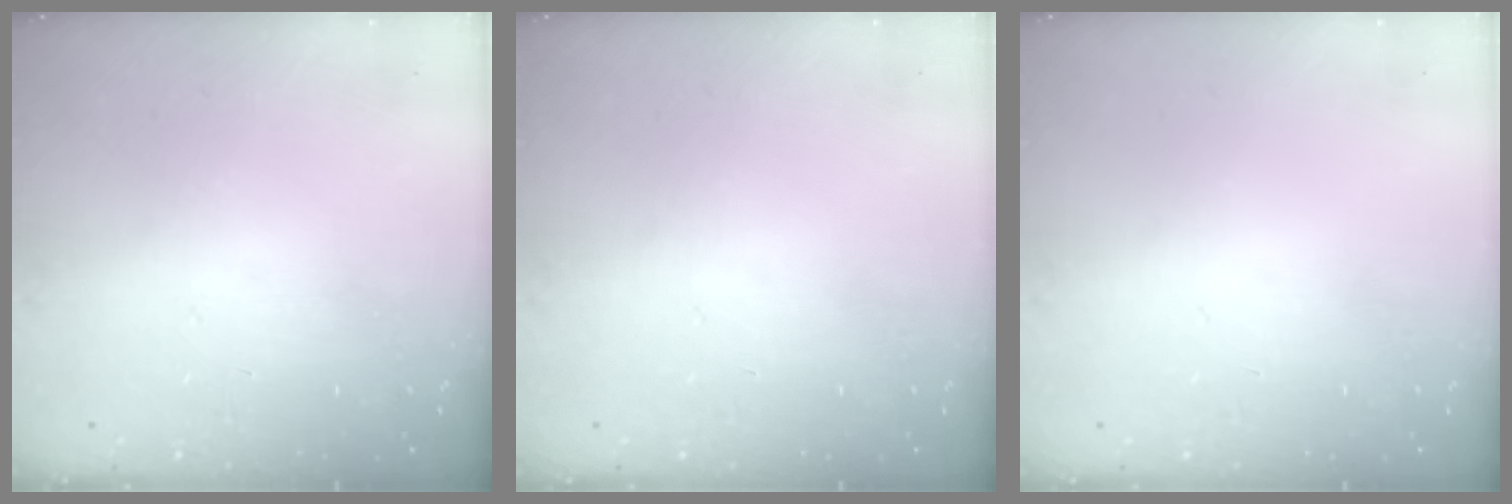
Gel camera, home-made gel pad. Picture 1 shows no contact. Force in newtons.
{"total": 0.0}
{"total": 0.0}